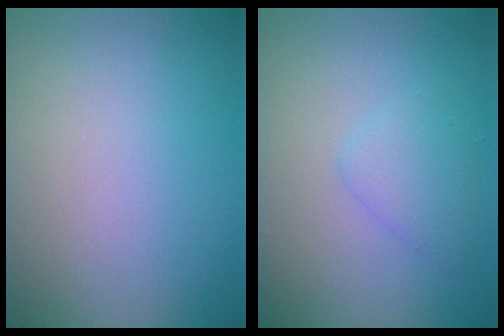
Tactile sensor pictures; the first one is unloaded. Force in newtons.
{"total": 1.8, "press": 1.8, "slide": 0.1}